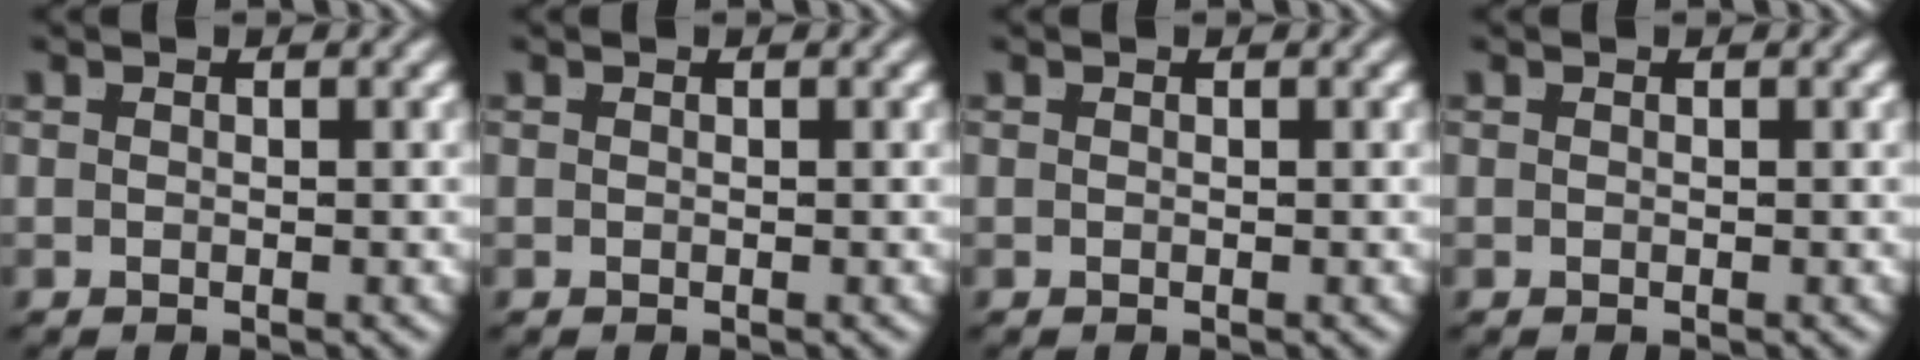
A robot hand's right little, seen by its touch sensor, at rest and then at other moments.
{"total": 0.0}
{"total": 0.0}
{"total": 0.0}